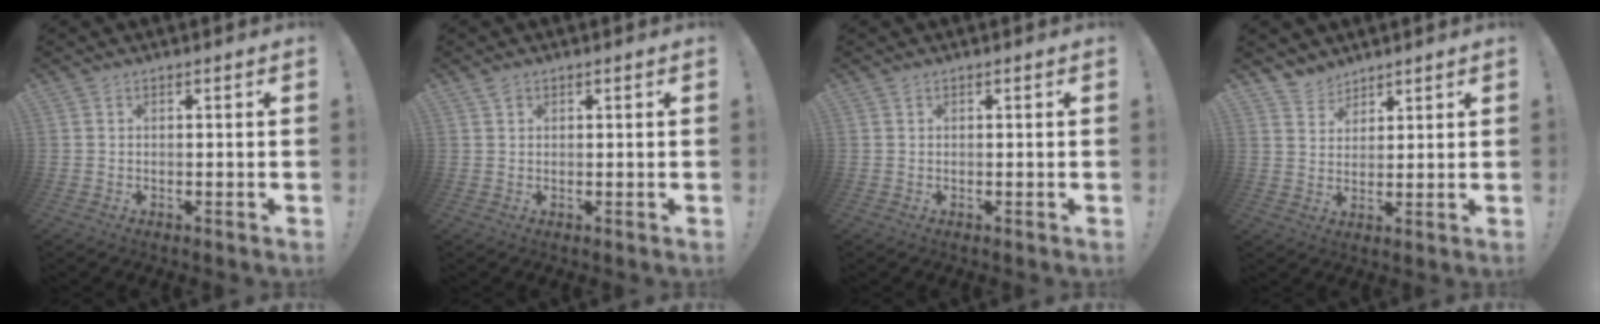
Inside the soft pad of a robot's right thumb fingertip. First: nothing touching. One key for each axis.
{"total": 0.9, "fx": 0.7, "fy": 0.6, "fz": 0.3, "tx": -0.001, "ty": -0.001, "tz": 0.011}
{"total": 0.0}
{"total": 5.4, "fx": 4.6, "fy": 2.7, "fz": 0.1, "tx": -0.005, "ty": -0.031, "tz": 0.090}